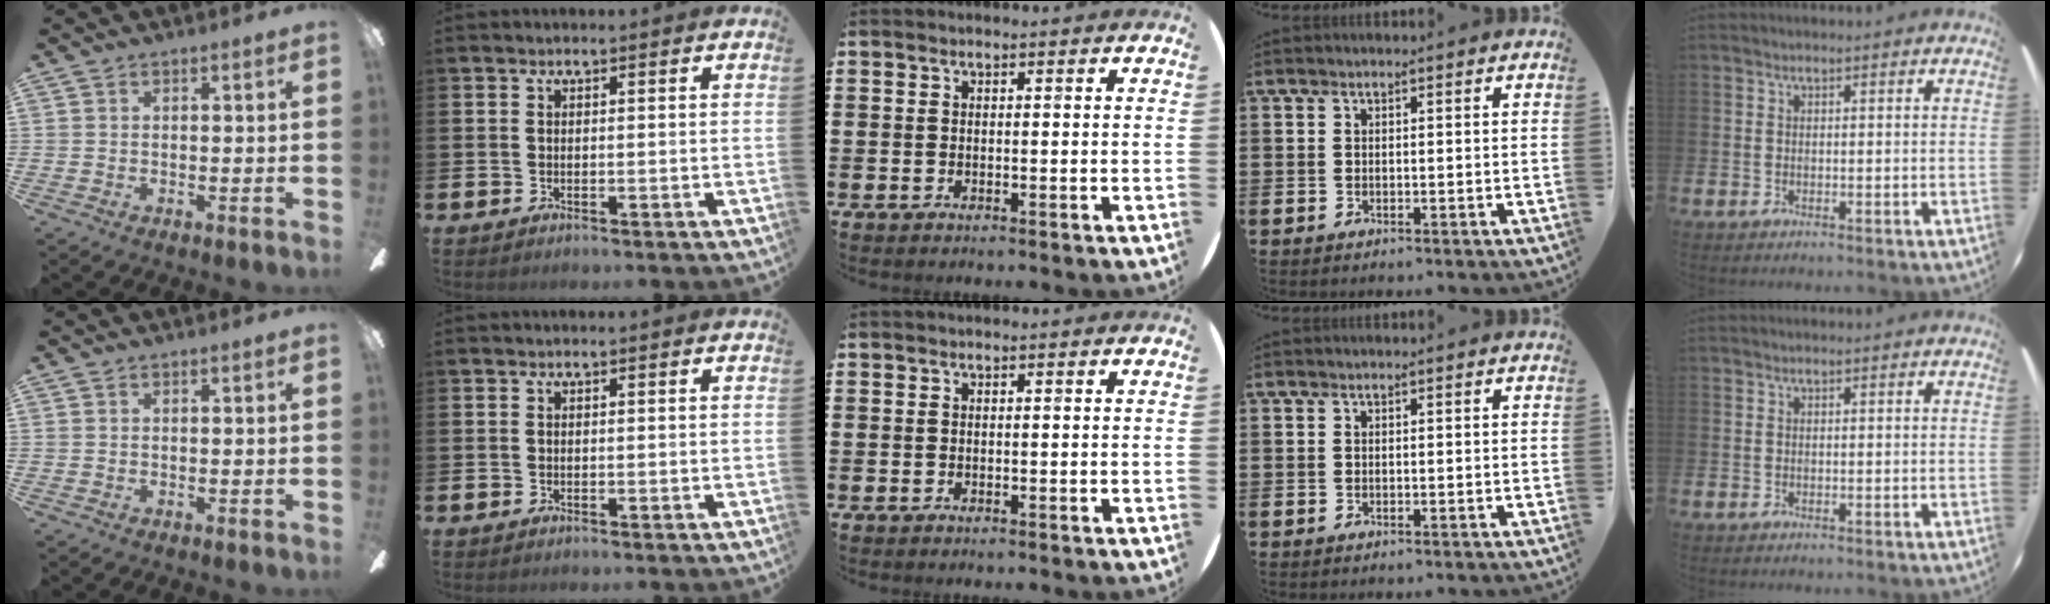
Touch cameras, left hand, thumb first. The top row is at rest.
{}